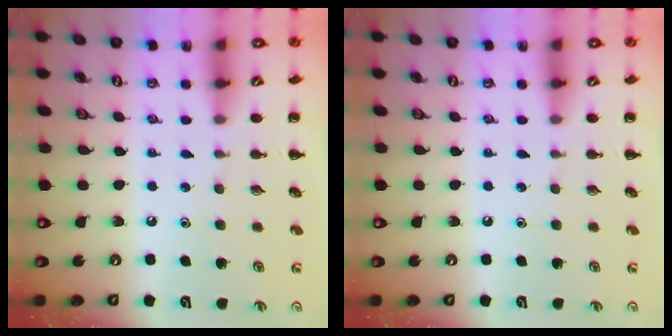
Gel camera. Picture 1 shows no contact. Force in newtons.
{"total": 0.0}